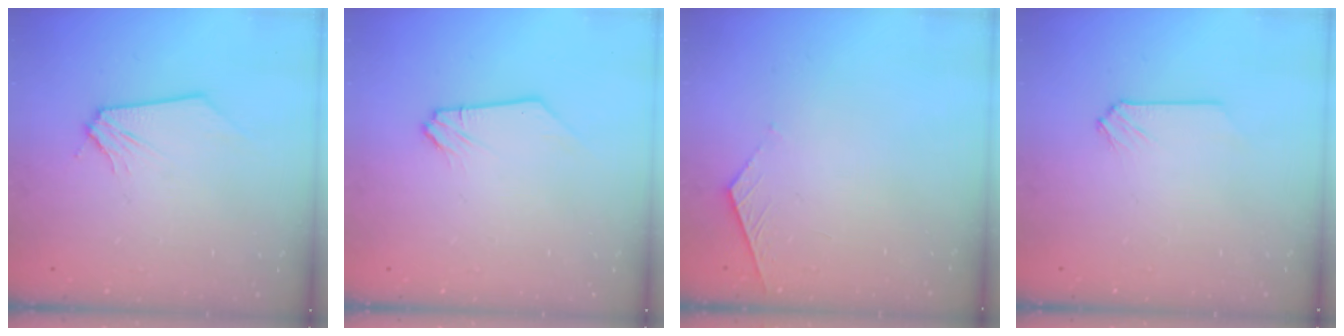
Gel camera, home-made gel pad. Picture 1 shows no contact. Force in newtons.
{"total": 0.0}
{"total": 4.1, "press": 4.1, "slide": 0.3}
{"total": 0.0}